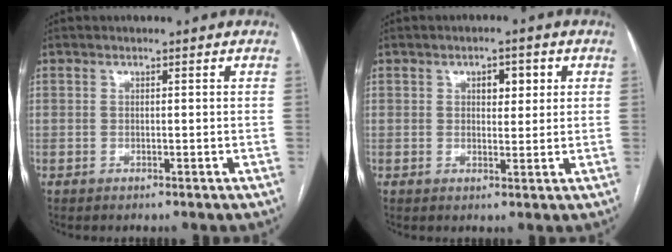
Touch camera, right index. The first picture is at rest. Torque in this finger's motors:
{"motor_torque": [0.04, 0.05, 0.04, 0.01]}